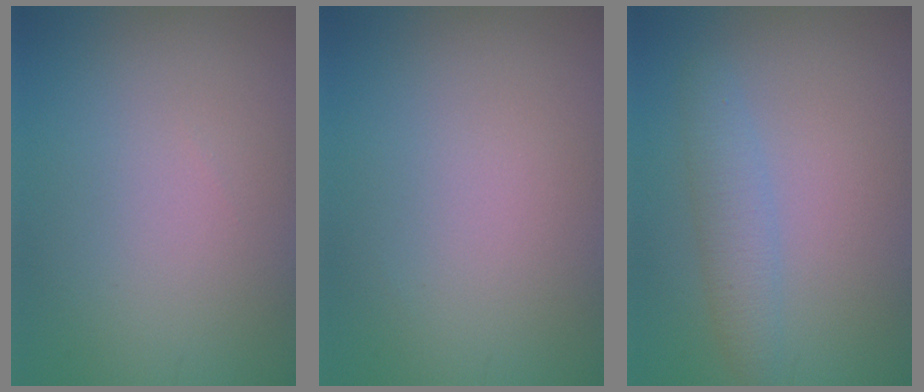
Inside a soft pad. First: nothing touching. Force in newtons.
{"total": 0.0}
{"total": 2.4, "press": 2.4, "slide": 0.1}